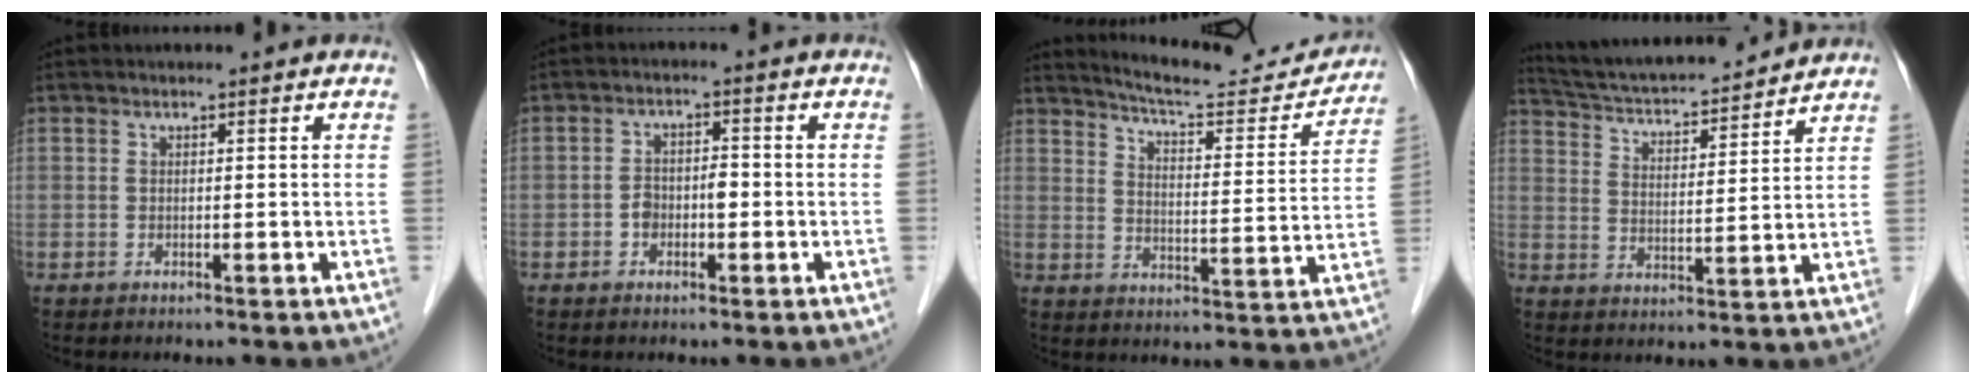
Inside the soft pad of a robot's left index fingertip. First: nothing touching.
{"total": 3.1, "force": [-1.3, 2.0, 2.1], "torque": [-0.039, 0.012, -0.024]}
{"total": 15.3, "force": [14.8, 1.7, 3.4], "torque": [-0.047, -0.035, 0.193]}
{"total": 15.8, "force": [14.7, 1.9, 5.4], "torque": [-0.096, 0.018, 0.230]}